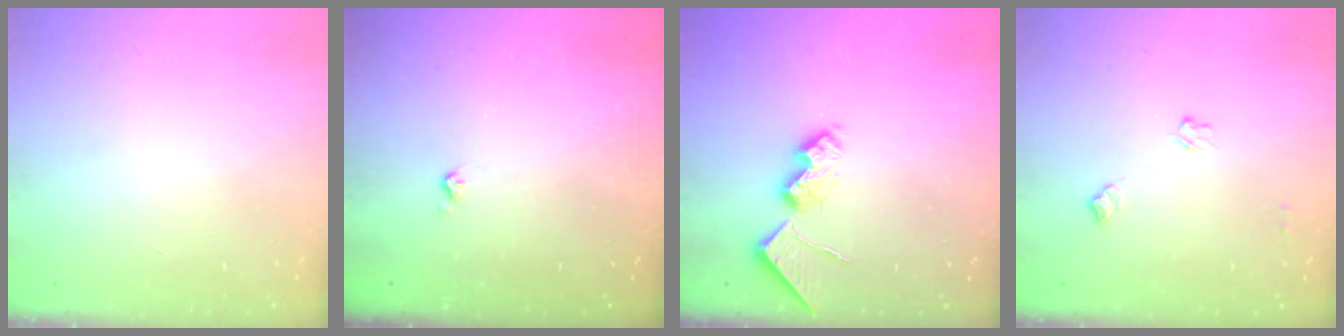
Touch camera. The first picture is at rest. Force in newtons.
{"total": 2.2, "press": 2.2, "slide": 0.4}
{"total": 10.4, "press": 10.3, "slide": 1.1}
{"total": 5.1, "press": 5.1, "slide": 0.8}